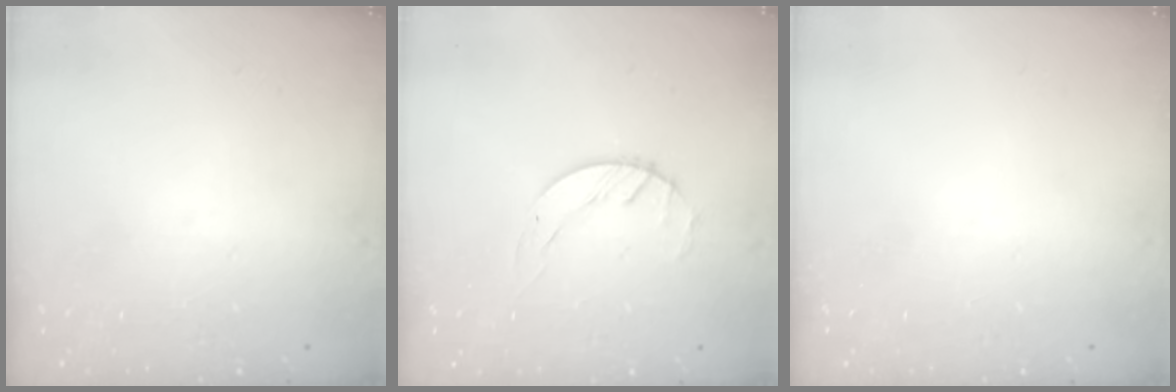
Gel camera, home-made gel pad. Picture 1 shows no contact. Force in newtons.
{"total": 1.7, "press": 1.7, "slide": 0.3}
{"total": 0.0}